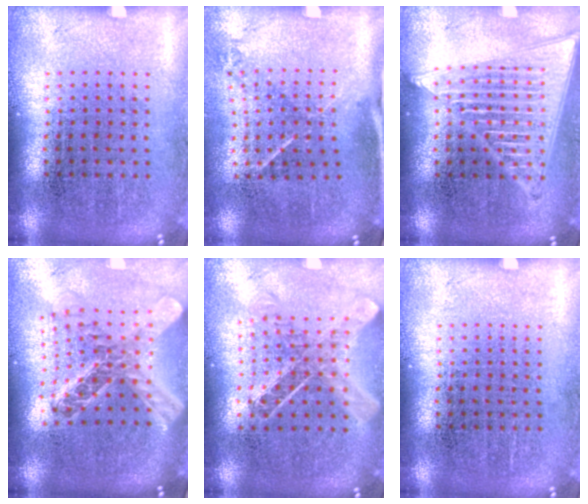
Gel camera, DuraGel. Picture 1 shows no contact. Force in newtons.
{"total": 1.5, "press": 1.0, "slide": 1.1}
{"total": 2.7, "press": 2.7, "slide": 0.2}
{"total": 2.4, "press": 1.9, "slide": 1.4}
{"total": 1.0, "press": 1.0, "slide": 0.1}
{"total": 0.0}